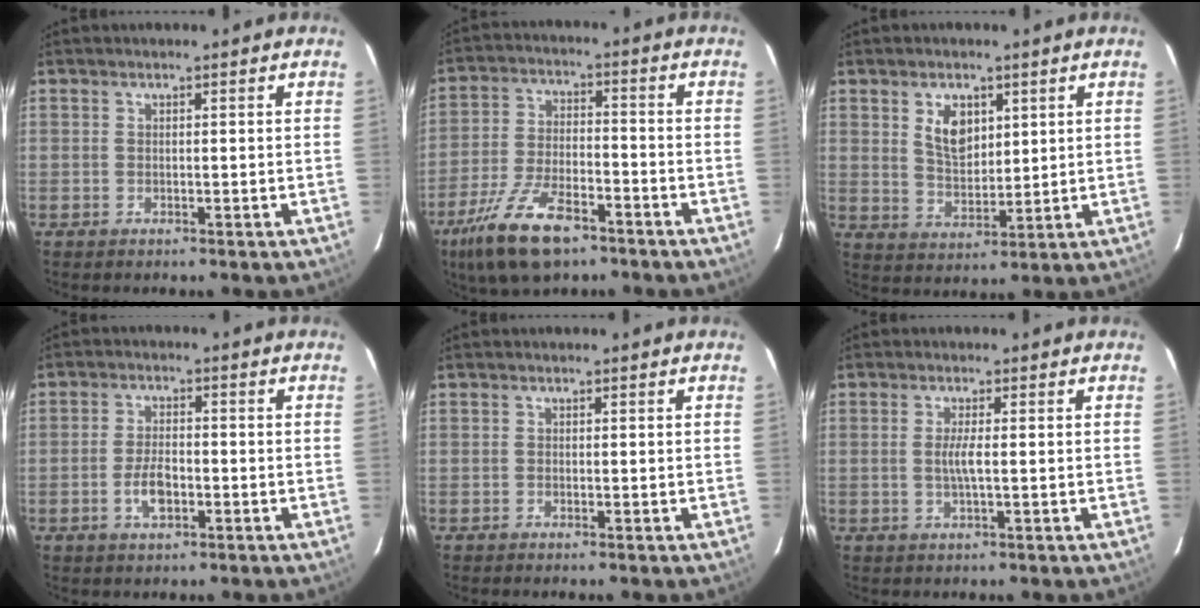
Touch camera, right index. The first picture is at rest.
{"total": 14.3, "force": [-9.4, 5.5, 9.4], "torque": [-0.209, -0.024, -0.172]}
{"total": 6.9, "force": [2.8, 4.2, 4.7], "torque": [-0.081, 0.004, 0.059]}
{"total": 5.1, "force": [-2.0, 2.4, 4.0], "torque": [-0.084, 0.002, -0.034]}
{"total": 0.0}
{"total": 2.5, "force": [-0.2, 0.0, 2.5], "torque": [-0.049, -0.003, -0.005]}